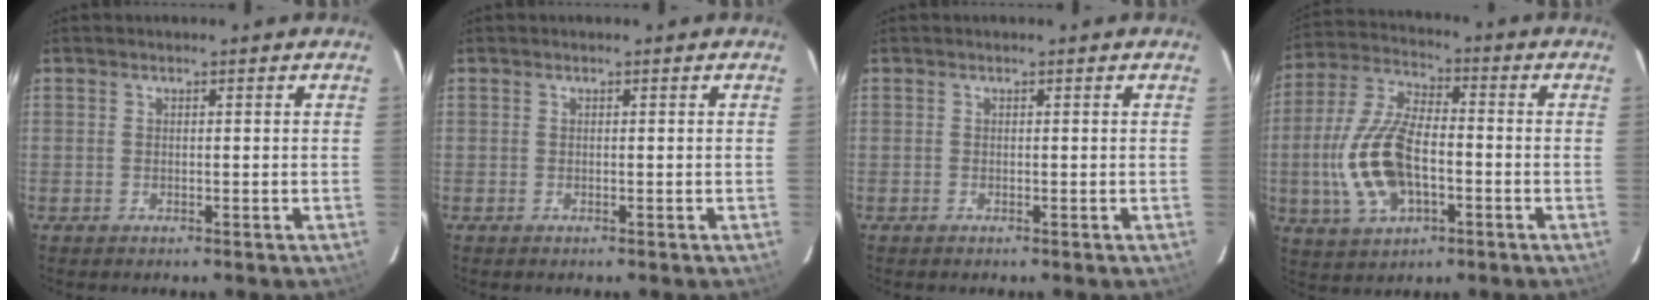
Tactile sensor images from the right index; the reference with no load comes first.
{"total": 0.0}
{"total": 0.0}
{"total": 15.4, "force": [-3.2, 7.8, 12.9], "torque": [-0.284, 0.003, -0.055]}